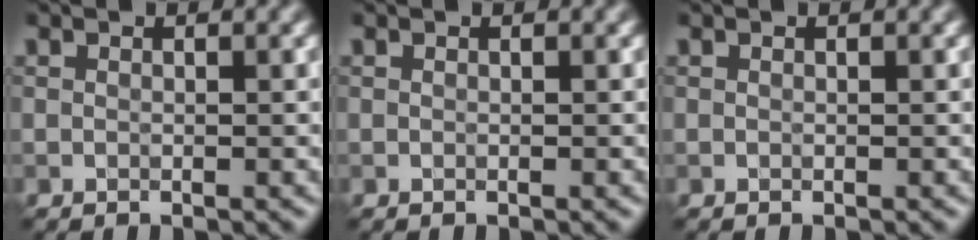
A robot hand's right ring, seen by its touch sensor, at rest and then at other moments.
{"total": 0.0}
{"total": 0.0}